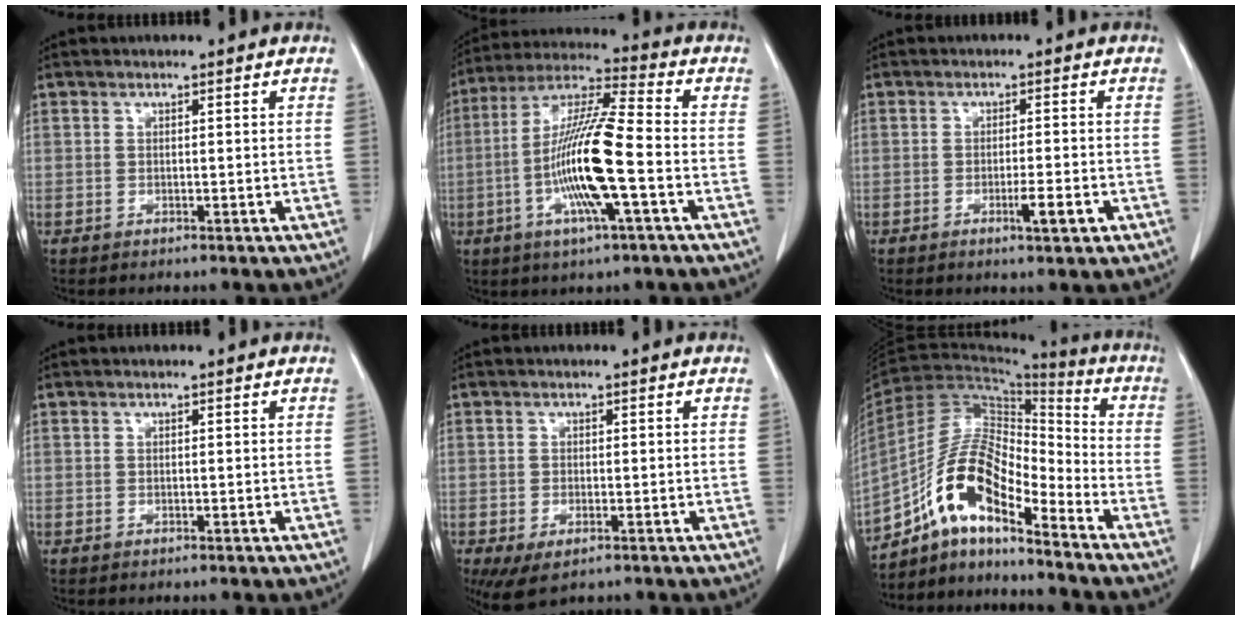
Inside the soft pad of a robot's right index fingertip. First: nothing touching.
{"total": 14.9, "force": [-3.5, 0.7, 14.5], "torque": [-0.286, -0.004, -0.072]}
{"total": 3.7, "force": [-1.6, 0.3, 3.3], "torque": [-0.052, -0.004, -0.023]}
{"total": 0.0}
{"total": 4.8, "force": [-2.6, 2.1, 3.4], "torque": [-0.061, -0.011, -0.036]}
{"total": 13.6, "force": [-9.0, 3.7, 9.6], "torque": [-0.183, 0.030, -0.161]}